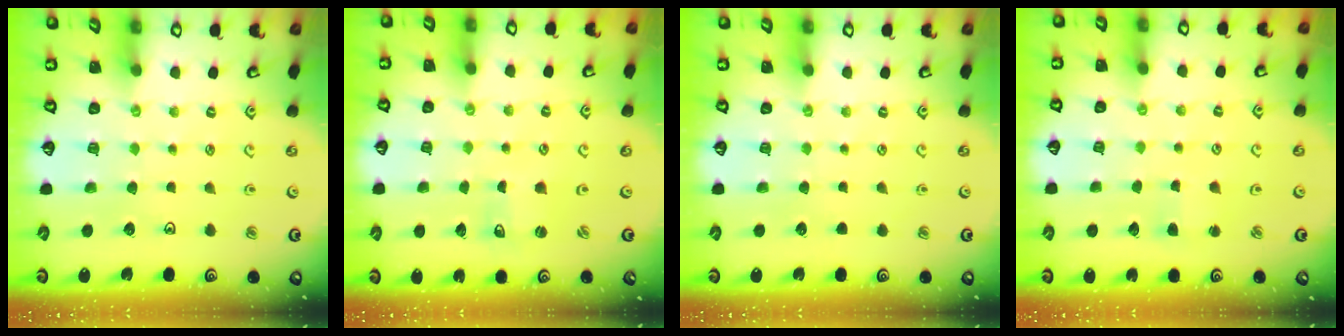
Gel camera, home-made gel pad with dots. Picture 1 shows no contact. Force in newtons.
{"total": 1.5, "press": 1.5, "slide": 0.1}
{"total": 0.0}
{"total": 2.9, "press": 2.9, "slide": 0.3}